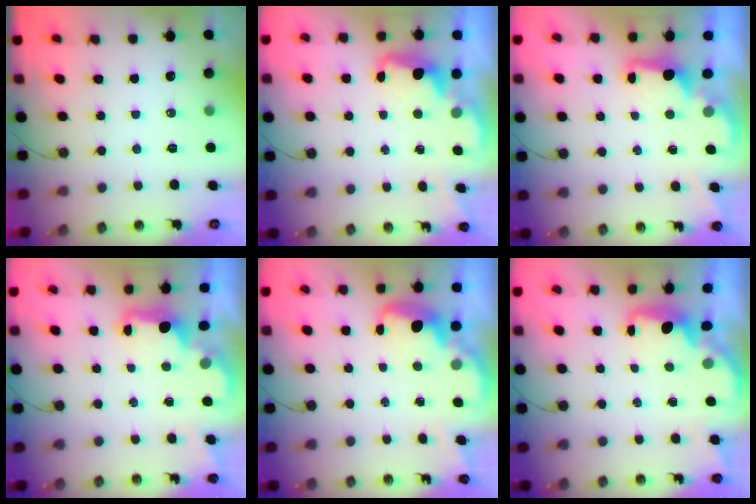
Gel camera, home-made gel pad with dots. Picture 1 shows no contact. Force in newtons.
{"total": 2.4, "press": 2.3, "slide": 0.6}
{"total": 1.9, "press": 1.7, "slide": 0.7}
{"total": 2.2, "press": 2.0, "slide": 0.8}
{"total": 2.5, "press": 2.5, "slide": 0.4}
{"total": 1.6, "press": 1.4, "slide": 0.7}